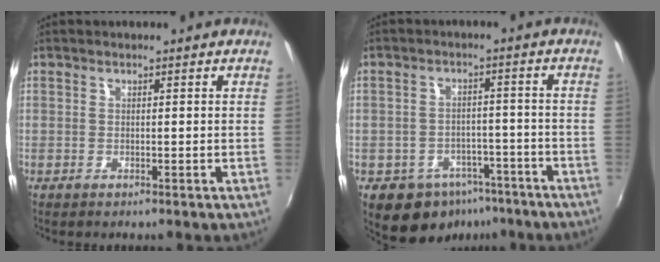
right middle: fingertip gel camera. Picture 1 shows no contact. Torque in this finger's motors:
{"motor_torque": [-0.02, -0.67, 0.05, 0.02]}